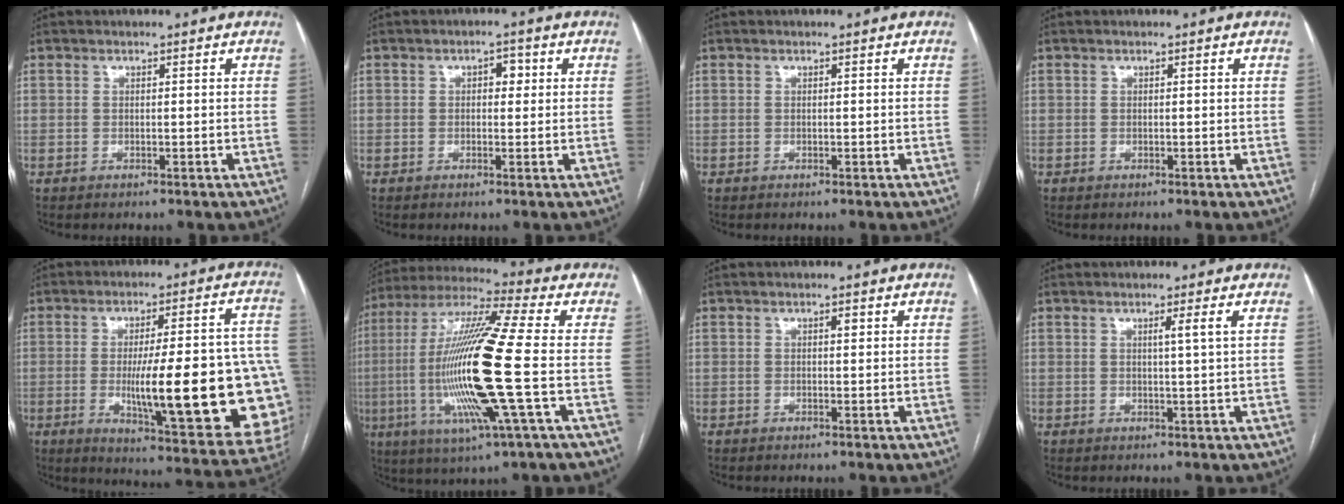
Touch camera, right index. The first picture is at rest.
{"total": 2.5, "force": [0.6, 1.5, 1.9], "torque": [-0.026, 0.013, 0.008]}
{"total": 0.0}
{"total": 0.0}
{"total": 26.8, "force": [-4.1, 4.3, 26.1], "torque": [-0.268, -0.001, -0.047]}
{"total": 20.3, "force": [-2.8, 0.2, 20.1], "torque": [-0.414, -0.011, -0.064]}
{"total": 0.9, "force": [0.3, 0.3, 0.8], "torque": [-0.011, 0.002, 0.003]}
{"total": 2.0, "force": [0.6, -0.7, 1.7], "torque": [-0.030, -0.004, 0.014]}